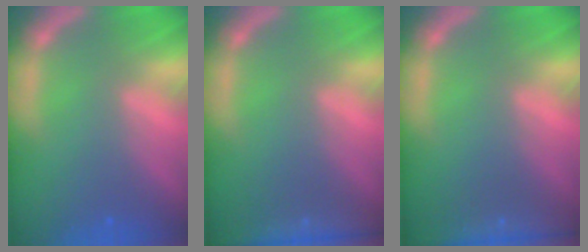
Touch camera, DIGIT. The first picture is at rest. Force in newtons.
{"total": 7.9}
{"total": 8.5}